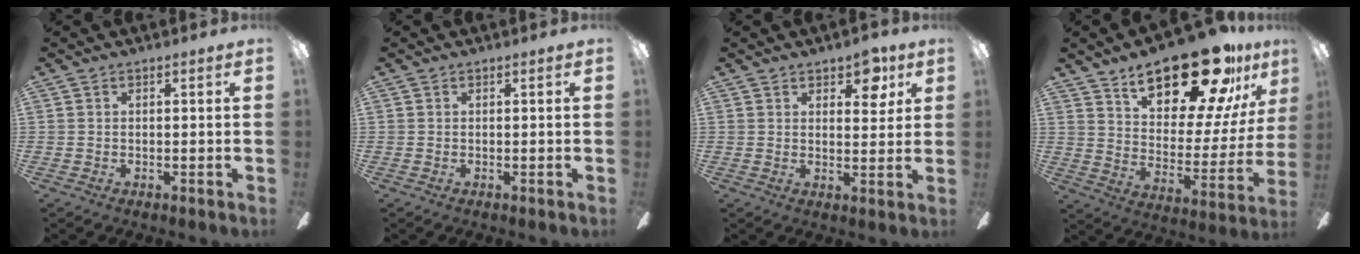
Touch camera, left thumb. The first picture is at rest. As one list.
[{"total": 0.0}, {"total": 6.5, "force": [4.0, 3.4, 3.8], "torque": [-0.035, -0.013, 0.066]}, {"total": 24.2, "force": [16.9, 9.0, 14.7], "torque": [-0.217, -0.106, 0.283]}]